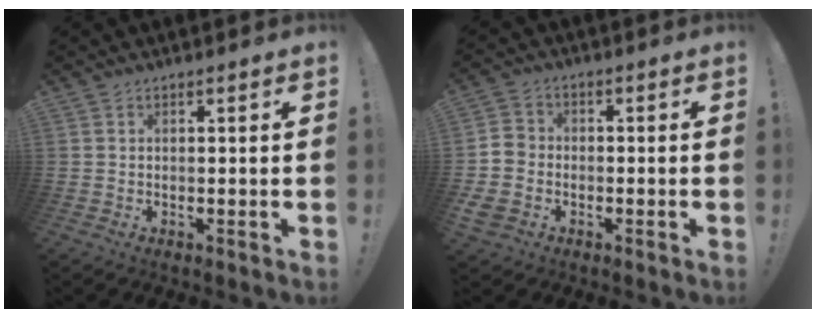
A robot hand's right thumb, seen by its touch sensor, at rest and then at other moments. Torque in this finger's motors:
{"motor_torque": [0.99, 0.50, 0.75, -0.81, 0.05]}